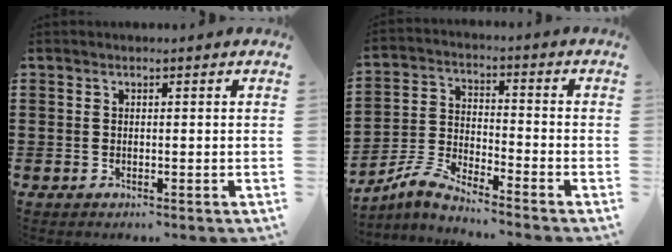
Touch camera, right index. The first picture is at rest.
{"total": 5.7, "force": [-5.2, 0.5, 2.2], "torque": [-0.067, -0.006, -0.110]}